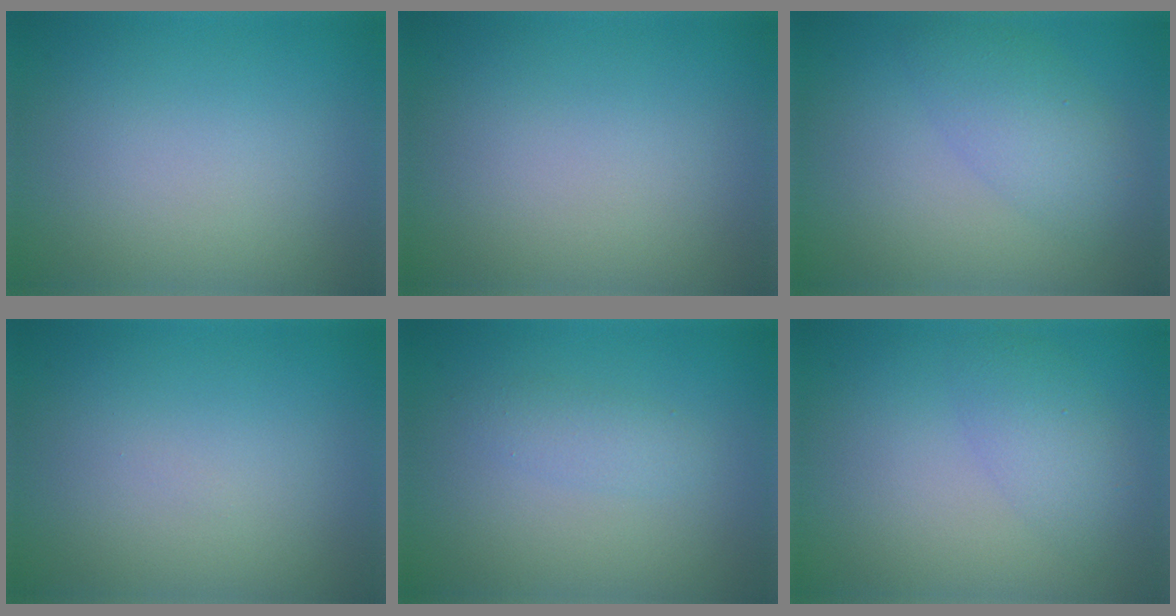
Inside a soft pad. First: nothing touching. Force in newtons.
{"total": 0.0}
{"total": 3.6, "press": 3.6, "slide": 0.3}
{"total": 0.0}
{"total": 1.5, "press": 1.5, "slide": 0.1}
{"total": 3.0, "press": 3.0, "slide": 0.2}